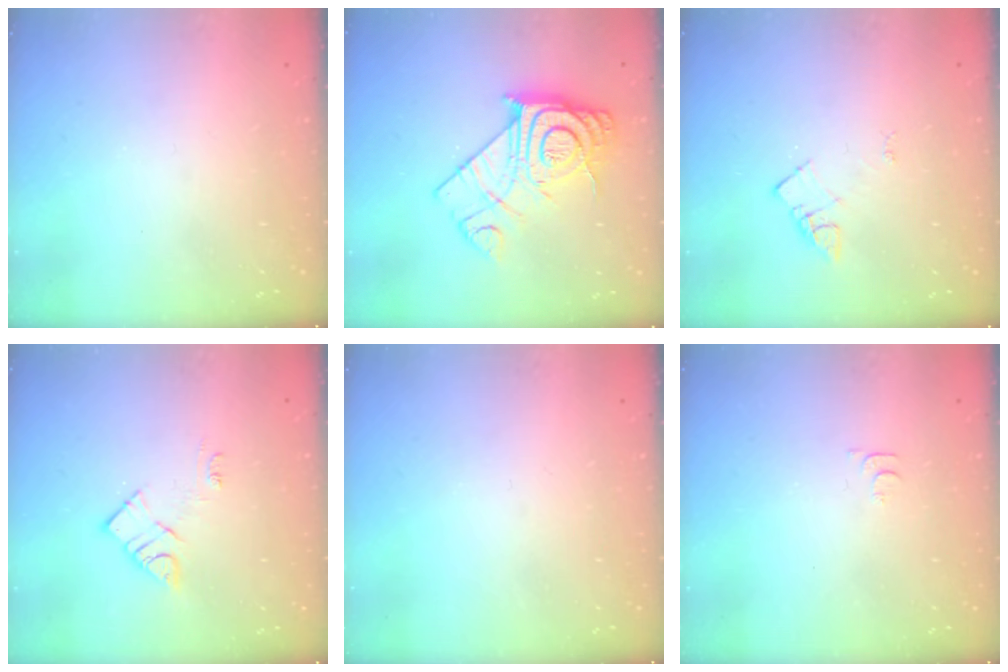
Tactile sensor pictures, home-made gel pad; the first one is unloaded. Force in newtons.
{"total": 17.2, "press": 17.1, "slide": 1.3}
{"total": 4.5, "press": 4.5, "slide": 0.5}
{"total": 8.7, "press": 8.7, "slide": 0.3}
{"total": 0.0}
{"total": 4.6, "press": 4.5, "slide": 0.7}